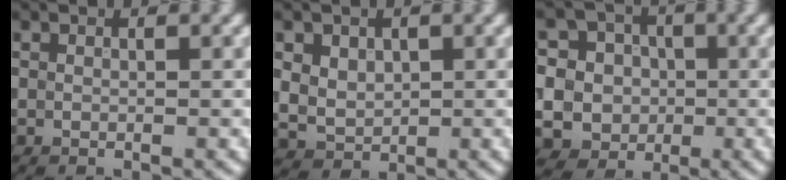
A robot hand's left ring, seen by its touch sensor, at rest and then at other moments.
{"total": 4.2, "force": [1.4, 3.2, 2.2], "torque": [-0.050, 0.014, 0.027]}
{"total": 10.5, "force": [-0.1, 10.1, 3.1], "torque": [-0.080, 0.018, -0.011]}